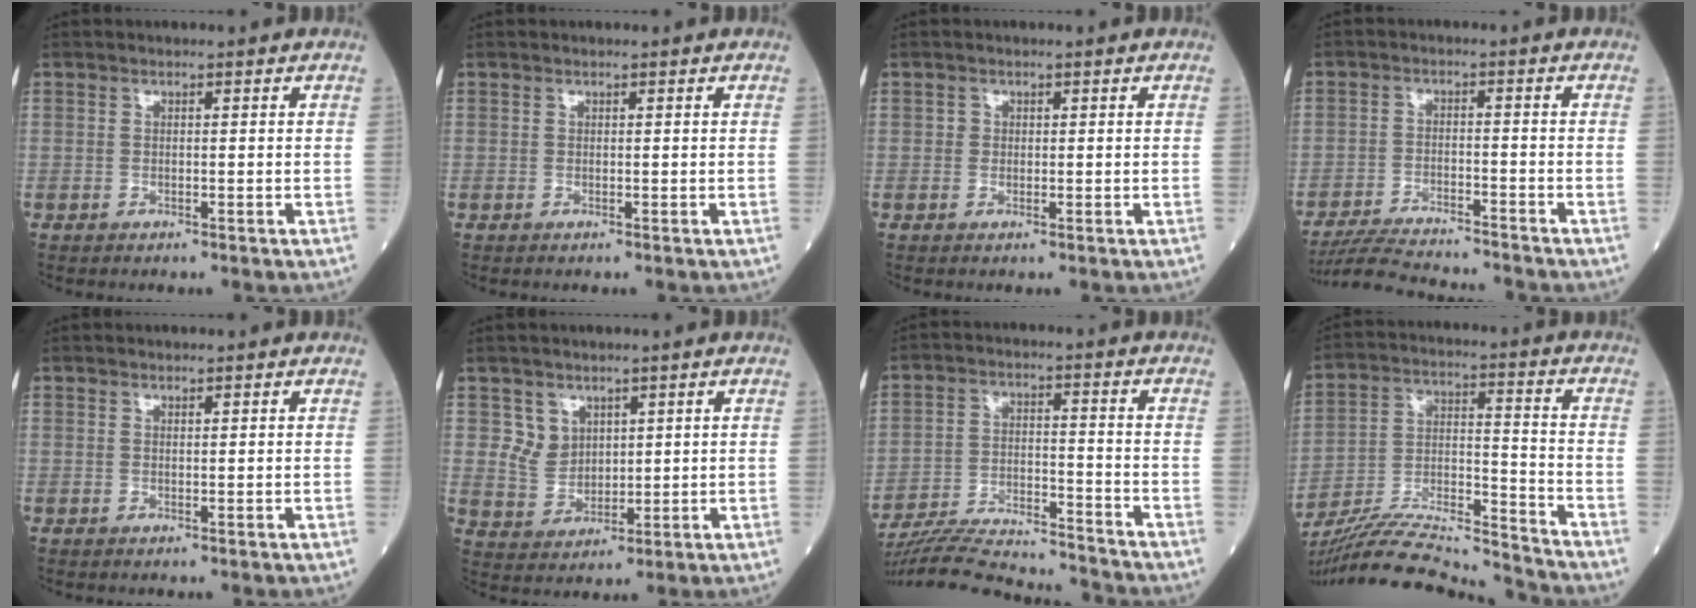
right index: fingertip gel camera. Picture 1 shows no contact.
{"total": 0.0}
{"total": 0.8, "force": [0.0, 0.7, 0.1], "torque": [0.009, 0.002, -0.001]}
{"total": 10.1, "force": [-9.6, 0.7, 2.9], "torque": [-0.051, -0.006, -0.161]}
{"total": 0.0}
{"total": 4.7, "force": [2.1, 3.9, 1.4], "torque": [-0.032, 0.003, 0.051]}
{"total": 16.4, "force": [-15.8, 1.2, 4.0], "torque": [-0.084, 0.001, -0.248]}
{"total": 19.1, "force": [-18.4, -0.3, 5.2], "torque": [-0.116, 0.008, -0.308]}